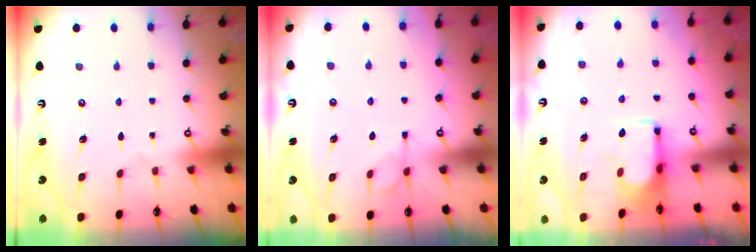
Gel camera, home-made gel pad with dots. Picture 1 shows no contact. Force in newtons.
{"total": 1.3, "press": 0.4, "slide": 1.2}
{"total": 1.0, "press": 1.0, "slide": 0.1}